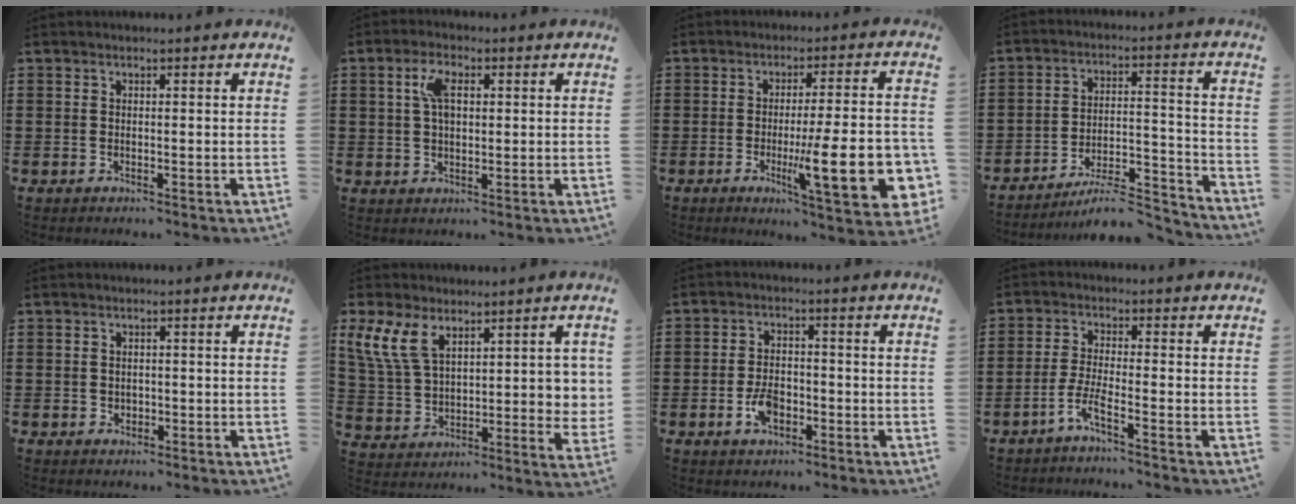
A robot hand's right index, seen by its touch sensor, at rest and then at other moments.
{"total": 4.7, "force": [1.2, 2.1, 4.0], "torque": [-0.085, 0.012, 0.019]}
{"total": 15.8, "force": [-3.7, 3.3, 15.0], "torque": [-0.224, -0.010, -0.049]}
{"total": 8.0, "force": [-7.1, 1.2, 3.4], "torque": [-0.043, 0.013, -0.134]}
{"total": 1.0, "force": [-0.1, 0.9, 0.3], "torque": [-0.007, 0.005, -0.004]}
{"total": 10.2, "force": [5.8, 5.4, 6.5], "torque": [-0.152, -0.001, 0.111]}
{"total": 4.5, "force": [-1.9, 2.5, 3.1], "torque": [-0.067, 0.002, -0.037]}
{"total": 3.7, "force": [-2.7, 0.0, 2.4], "torque": [-0.065, -0.006, -0.059]}